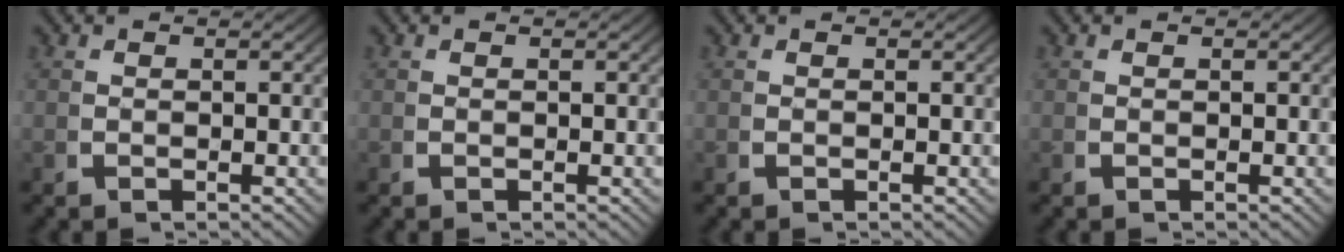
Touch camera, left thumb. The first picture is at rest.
{"total": 0.0}
{"total": 0.0}
{"total": 0.0}